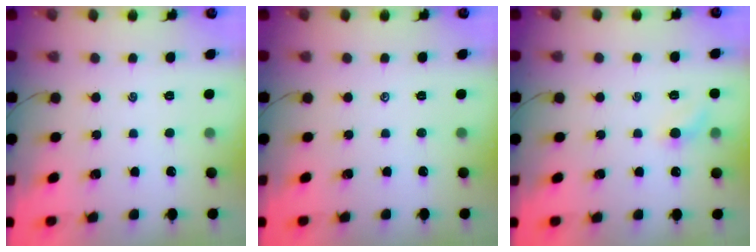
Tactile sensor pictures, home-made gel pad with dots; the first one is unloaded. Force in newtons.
{"total": 0.0}
{"total": 4.4, "press": 4.3, "slide": 1.0}